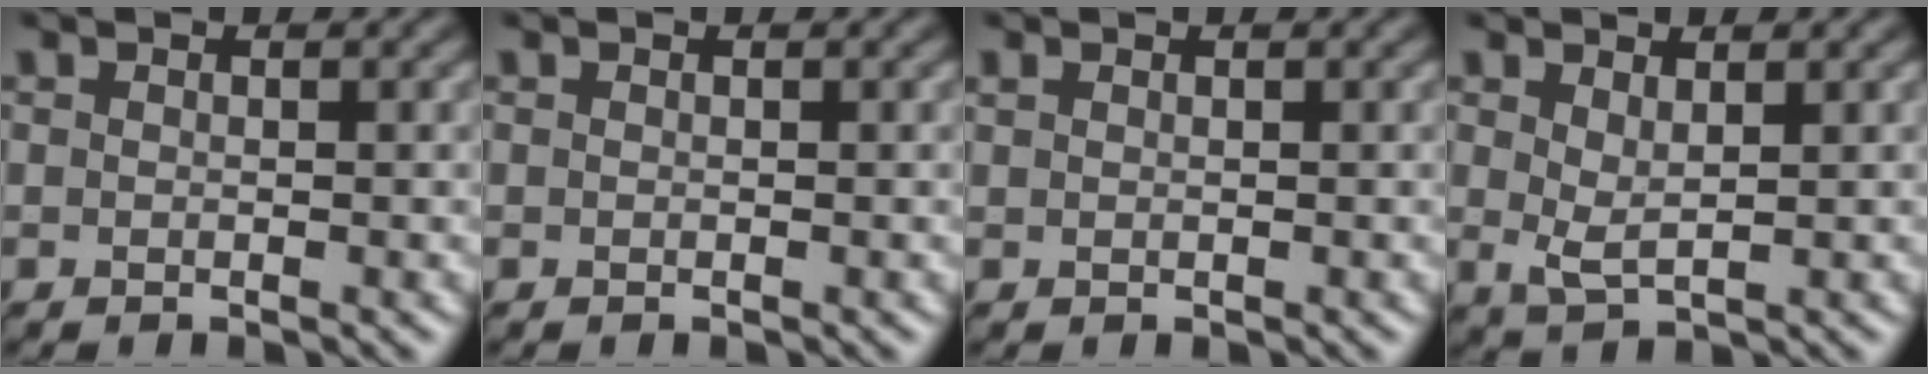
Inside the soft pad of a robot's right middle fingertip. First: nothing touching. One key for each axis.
{"total": 0.0}
{"total": 0.6, "fx": 0.5, "fy": 0.2, "fz": 0.2, "tx": -0.005, "ty": 0.002, "tz": 0.011}
{"total": 1.9, "fx": 0.9, "fy": 0.6, "fz": 1.5, "tx": -0.035, "ty": -0.006, "tz": 0.020}